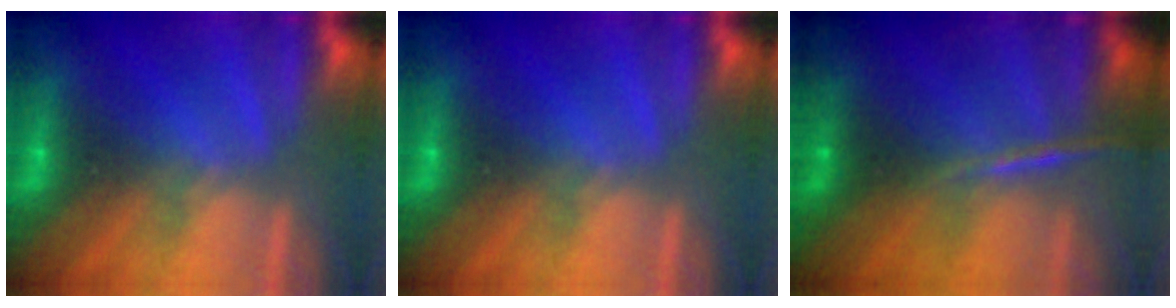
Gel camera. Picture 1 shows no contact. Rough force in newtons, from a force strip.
{"total": 0.0}
{"total": 1.5}